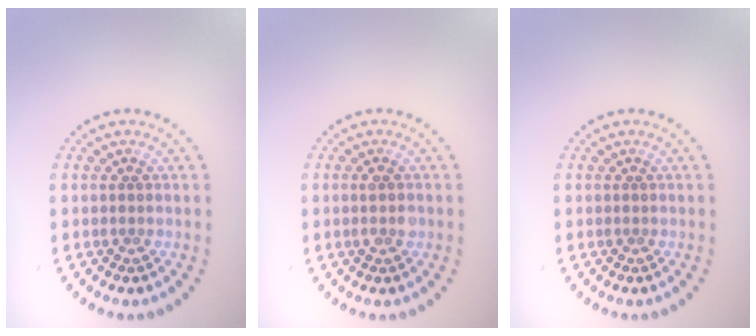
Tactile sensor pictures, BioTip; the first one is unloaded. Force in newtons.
{"total": 1.2, "press": 1.1, "slide": 0.3}
{"total": 0.0}